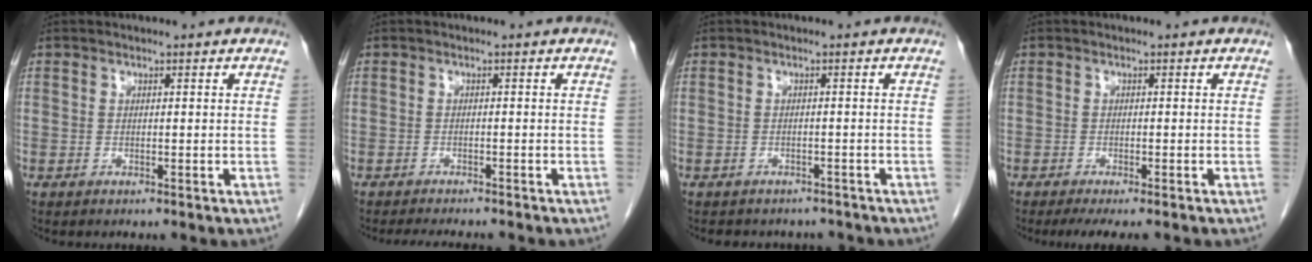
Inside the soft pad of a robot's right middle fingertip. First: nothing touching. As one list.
[{"total": 5.6, "force": [-5.0, 0.9, 2.3], "torque": [-0.026, -0.008, -0.071]}, {"total": 6.0, "force": [-5.3, 2.6, 0.8], "torque": [-0.010, 0.008, -0.058]}, {"total": 4.5, "force": [-3.5, 0.7, 2.8], "torque": [-0.036, -0.010, -0.051]}]